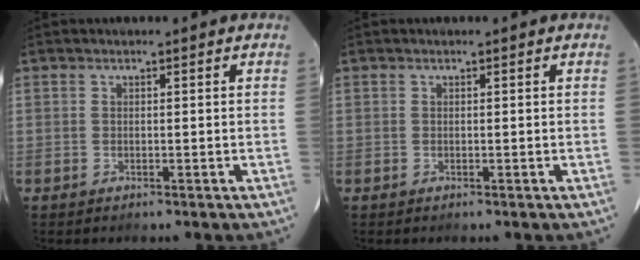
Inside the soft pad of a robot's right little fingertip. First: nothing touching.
{"total": 0.0}